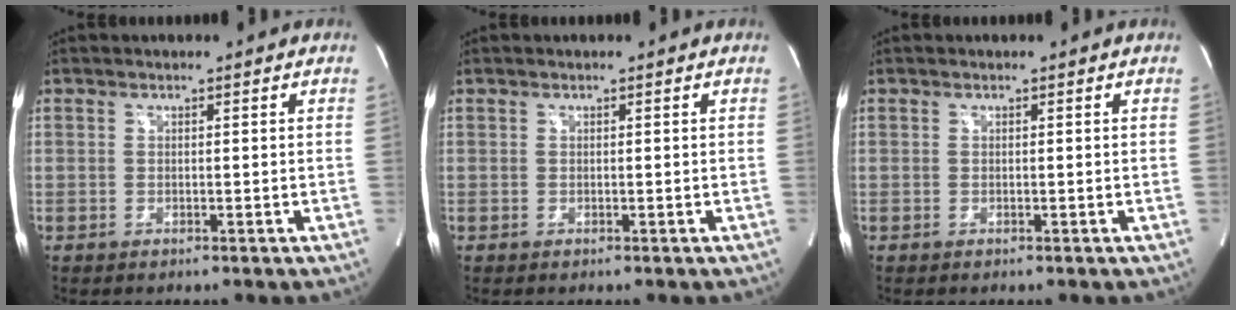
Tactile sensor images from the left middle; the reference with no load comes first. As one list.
[{"total": 0.0}, {"total": 0.0}]